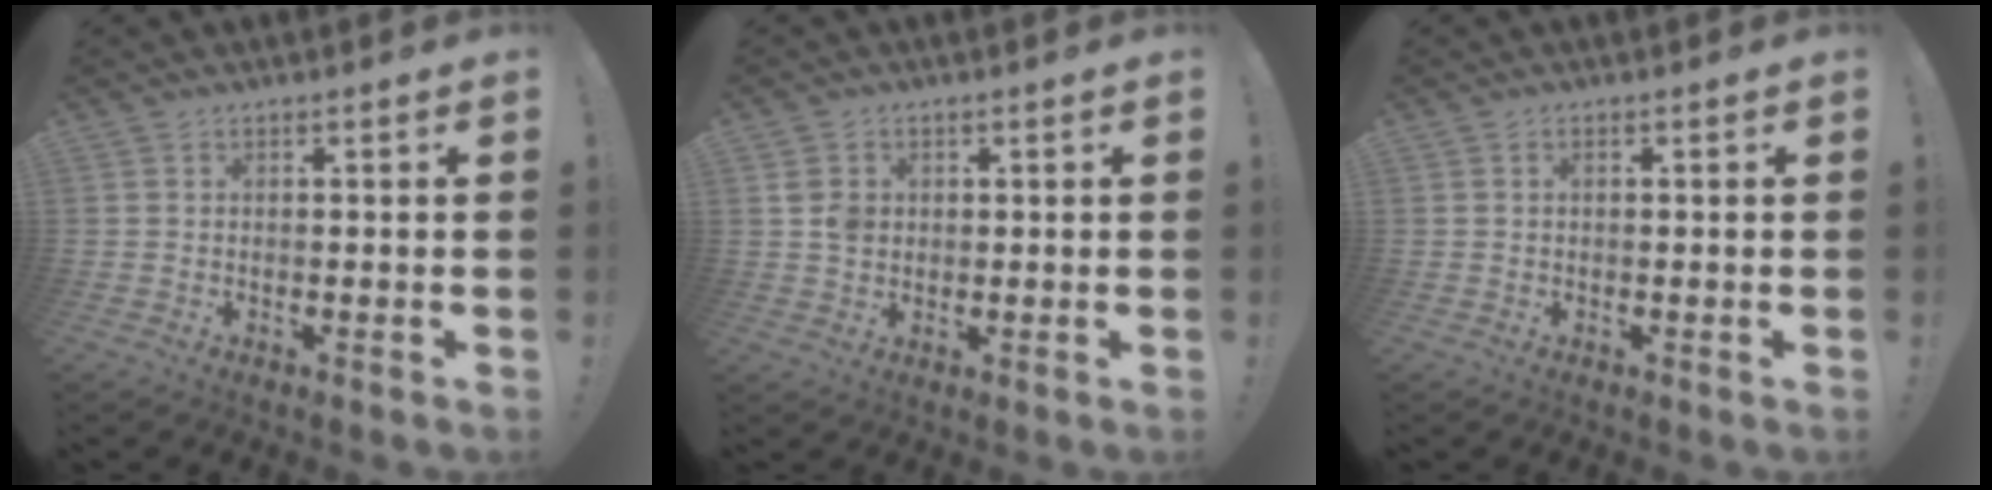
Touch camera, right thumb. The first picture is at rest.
{"total": 3.3, "force": [0.8, 2.9, 1.5], "torque": [-0.013, -0.001, 0.013]}
{"total": 0.6, "force": [0.1, 0.4, 0.5], "torque": [-0.016, 0.004, 0.003]}